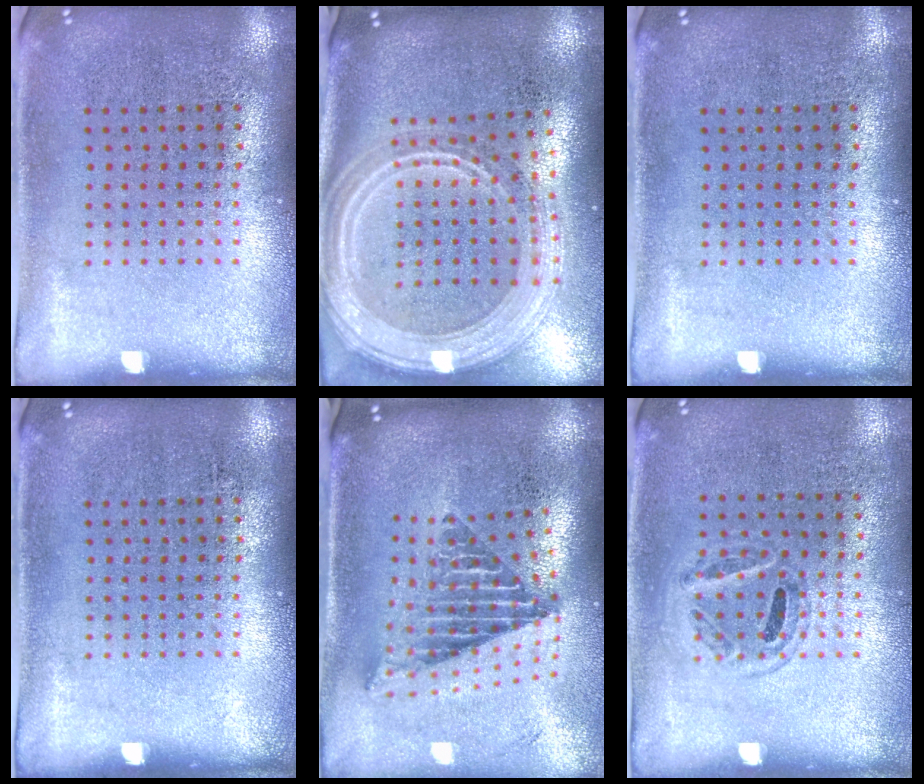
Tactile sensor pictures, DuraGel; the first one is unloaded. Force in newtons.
{"total": 3.0, "press": 2.5, "slide": 1.7}
{"total": 0.0}
{"total": 0.0}
{"total": 2.5, "press": 1.7, "slide": 1.8}
{"total": 0.9, "press": 0.8, "slide": 0.5}